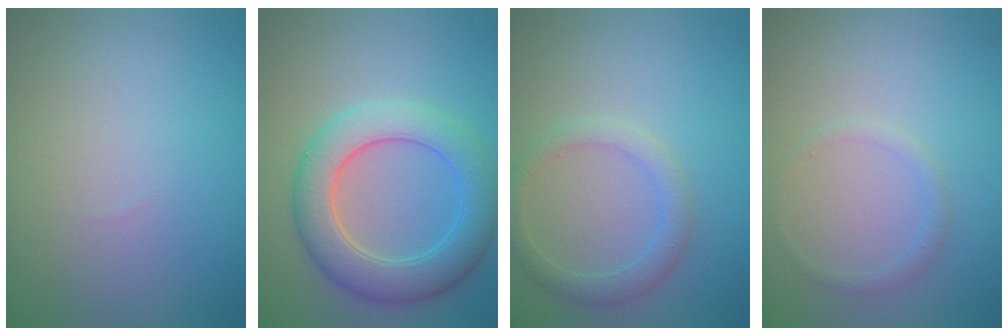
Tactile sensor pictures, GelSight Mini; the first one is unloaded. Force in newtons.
{"total": 6.4, "press": 6.4, "slide": 0.3}
{"total": 2.4, "press": 2.4, "slide": 0.2}
{"total": 1.0, "press": 1.0, "slide": 0.0}